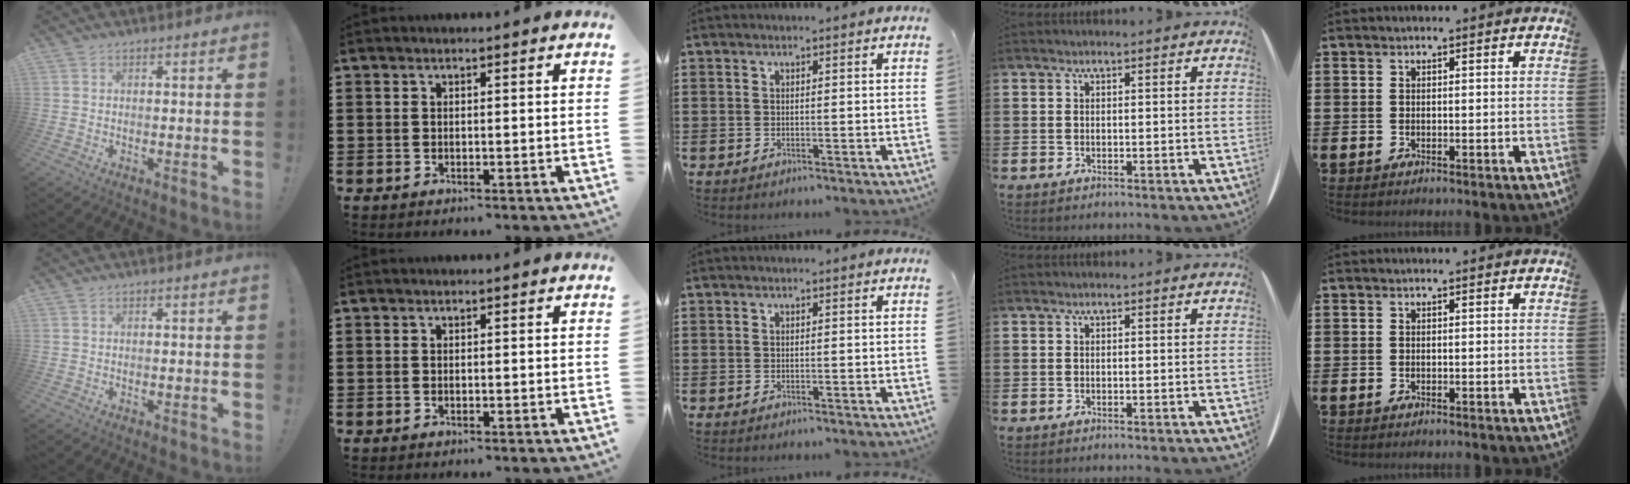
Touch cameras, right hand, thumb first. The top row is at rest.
{}